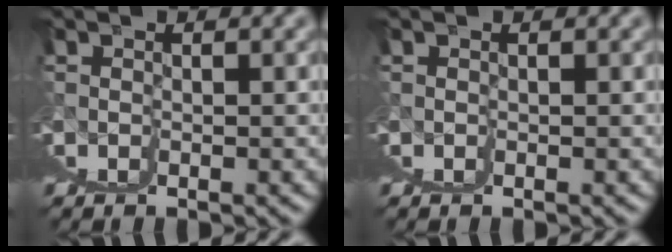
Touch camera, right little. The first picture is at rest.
{"total": 0.0}